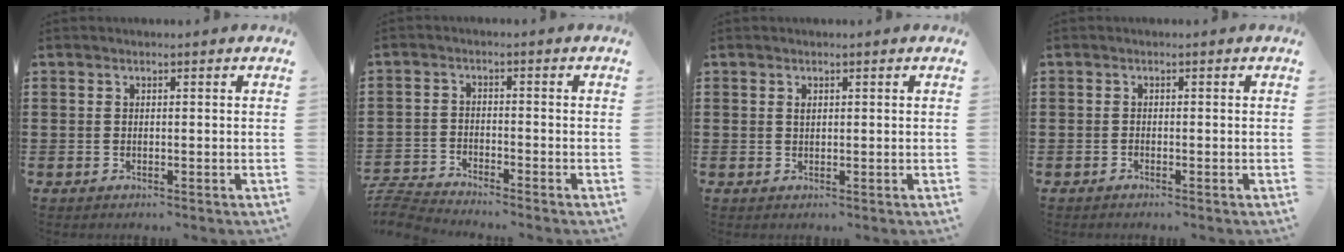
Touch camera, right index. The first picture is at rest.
{"total": 4.1, "force": [-4.1, 0.1, 0.4], "torque": [-0.030, -0.008, -0.092]}
{"total": 0.7, "force": [0.3, 0.4, 0.5], "torque": [-0.012, 0.001, 0.006]}
{"total": 0.6, "force": [-0.6, 0.2, 0.1], "torque": [-0.003, 0.001, -0.012]}